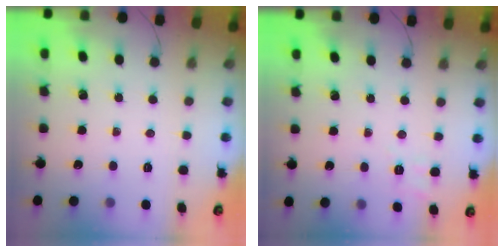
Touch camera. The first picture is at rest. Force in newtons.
{"total": 3.8, "press": 3.1, "slide": 2.2}